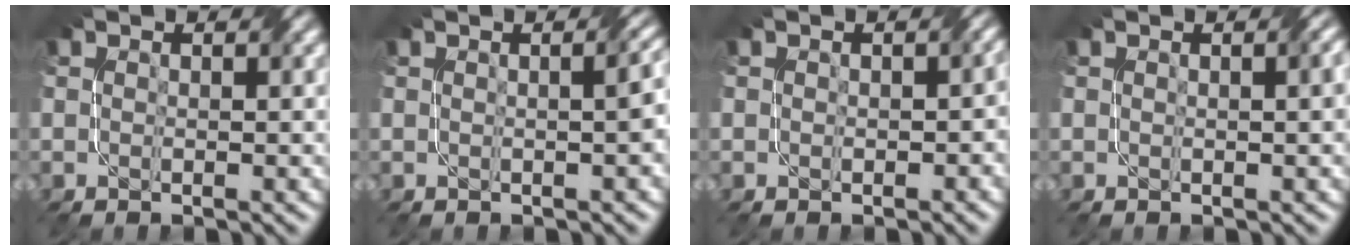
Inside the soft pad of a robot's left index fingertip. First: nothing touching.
{"total": 3.1, "force": [0.1, 1.2, 2.9], "torque": [-0.016, 0.014, 0.001]}
{"total": 1.6, "force": [0.0, 1.1, 1.2], "torque": [-0.012, -0.002, 0.000]}
{"total": 2.3, "force": [0.4, 0.8, 2.2], "torque": [-0.017, 0.006, 0.004]}